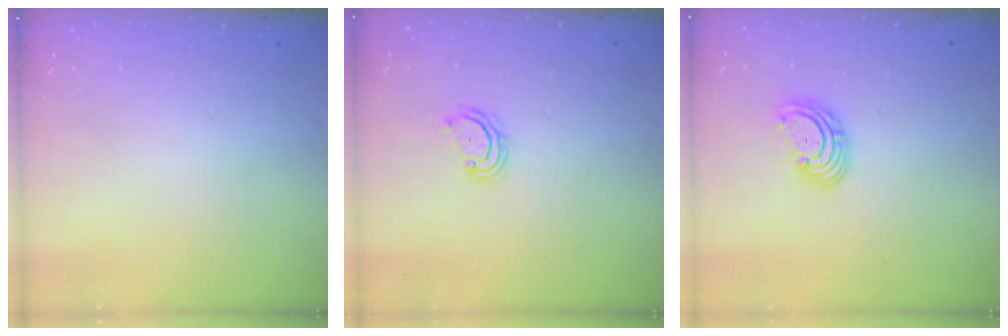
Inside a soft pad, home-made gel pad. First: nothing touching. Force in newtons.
{"total": 3.6, "press": 3.6, "slide": 0.4}
{"total": 3.5, "press": 3.5, "slide": 0.2}